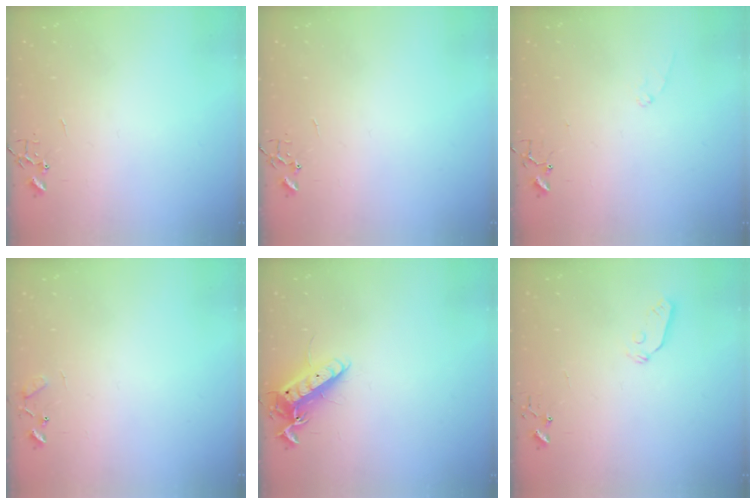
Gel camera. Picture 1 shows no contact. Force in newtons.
{"total": 0.0}
{"total": 6.8, "press": 6.8, "slide": 0.7}
{"total": 7.6, "press": 7.5, "slide": 0.6}
{"total": 13.2, "press": 13.1, "slide": 1.2}
{"total": 5.3, "press": 5.2, "slide": 0.3}